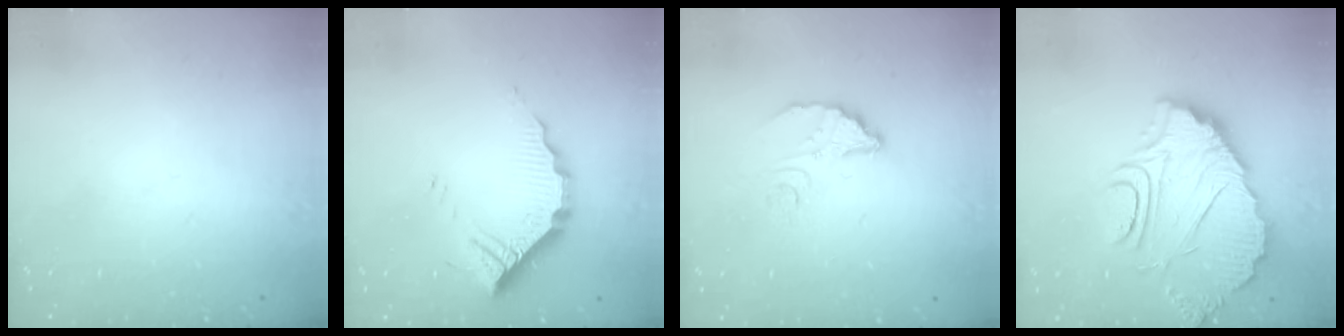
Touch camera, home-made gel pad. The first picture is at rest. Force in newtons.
{"total": 9.6, "press": 9.6, "slide": 0.4}
{"total": 4.0, "press": 4.0, "slide": 0.2}
{"total": 16.5, "press": 16.4, "slide": 1.4}